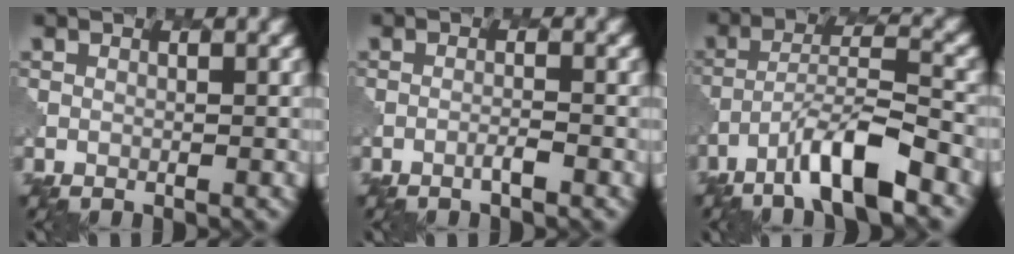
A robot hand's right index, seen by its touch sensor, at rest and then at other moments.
{"total": 0.9, "force": [-0.5, 0.1, 0.7], "torque": [-0.008, 0.006, -0.013]}
{"total": 7.0, "force": [-4.5, 1.4, 5.2], "torque": [-0.089, 0.009, -0.077]}